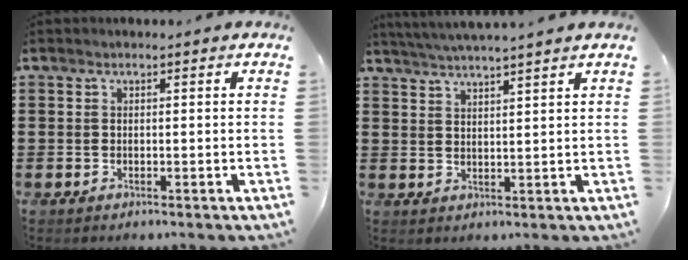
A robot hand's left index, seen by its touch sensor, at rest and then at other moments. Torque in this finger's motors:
{"motor_torque": [1.18, -0.95, 0.30, 0.15]}